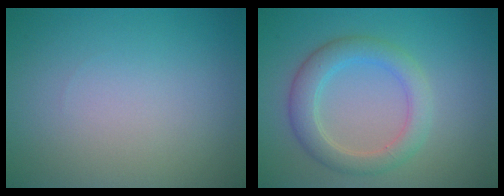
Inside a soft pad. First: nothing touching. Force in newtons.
{"total": 3.8, "press": 3.8, "slide": 0.2}